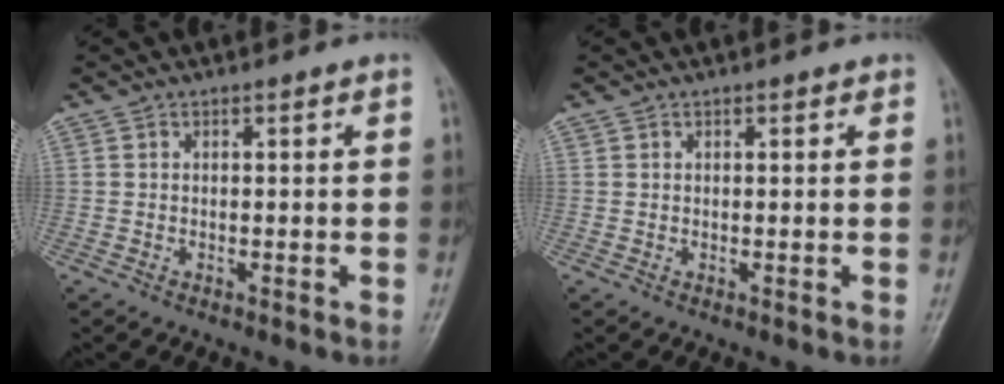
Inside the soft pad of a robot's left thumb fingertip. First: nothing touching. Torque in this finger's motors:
{"motor_torque": [0.14, -0.10, -0.03, 0.04, 0.00]}